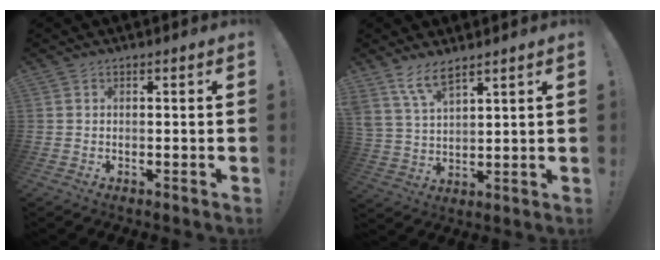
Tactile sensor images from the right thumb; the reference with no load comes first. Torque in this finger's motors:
{"motor_torque": [-0.21, 0.92, 0.15, 0.37, 0.40]}